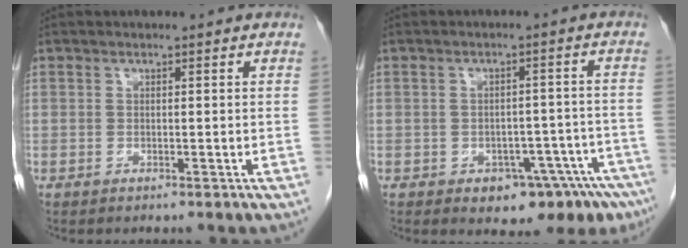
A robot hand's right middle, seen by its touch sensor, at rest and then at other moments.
{"total": 10.3, "force": [-7.3, 3.7, 6.3], "torque": [-0.038, 0.012, -0.095]}